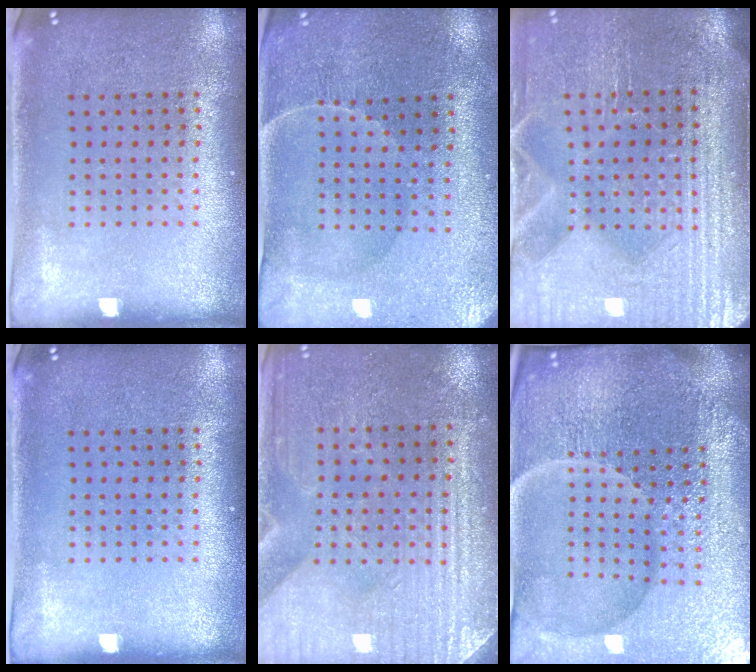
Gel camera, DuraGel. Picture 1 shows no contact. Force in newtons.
{"total": 0.7, "press": 0.6, "slide": 0.4}
{"total": 4.0, "press": 3.8, "slide": 1.3}
{"total": 0.0}
{"total": 3.2, "press": 3.1, "slide": 0.7}
{"total": 7.3, "press": 6.4, "slide": 3.5}